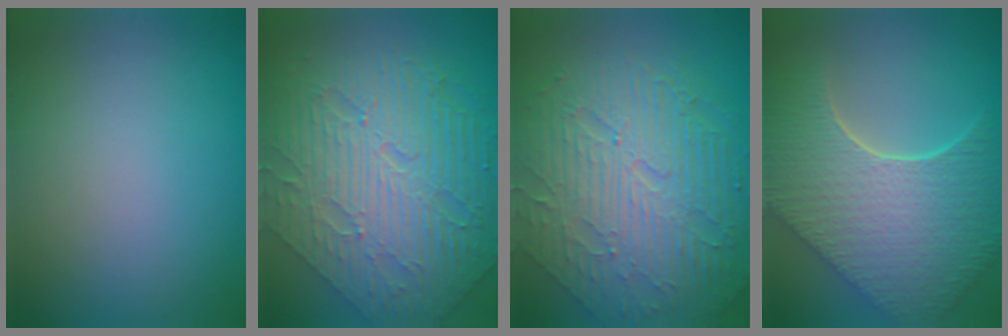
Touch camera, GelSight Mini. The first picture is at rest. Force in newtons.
{"total": 10.7, "press": 7.2, "slide": 8.0}
{"total": 10.1, "press": 6.7, "slide": 7.6}
{"total": 9.7, "press": 7.0, "slide": 6.7}